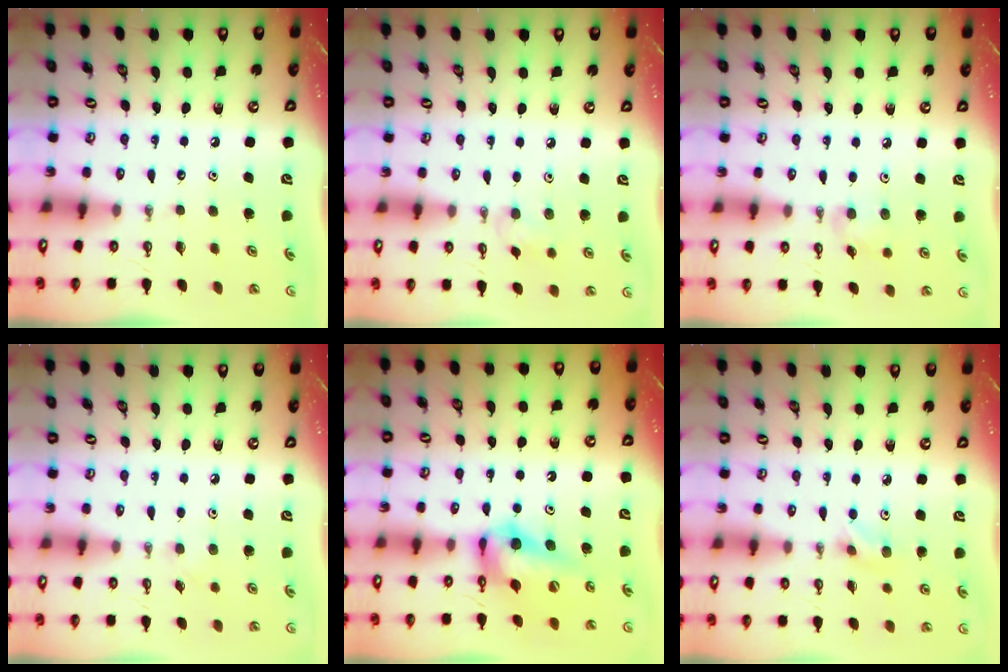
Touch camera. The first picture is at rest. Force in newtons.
{"total": 6.0, "press": 5.7, "slide": 1.9}
{"total": 6.1, "press": 6.0, "slide": 1.0}
{"total": 3.8, "press": 3.7, "slide": 0.8}
{"total": 13.3, "press": 13.2, "slide": 1.5}
{"total": 4.3, "press": 4.2, "slide": 0.8}